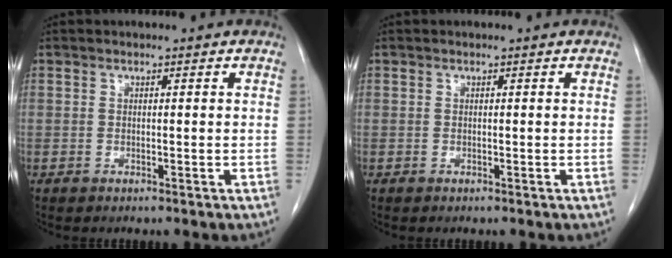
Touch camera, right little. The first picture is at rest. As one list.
[{"total": 0.0}]